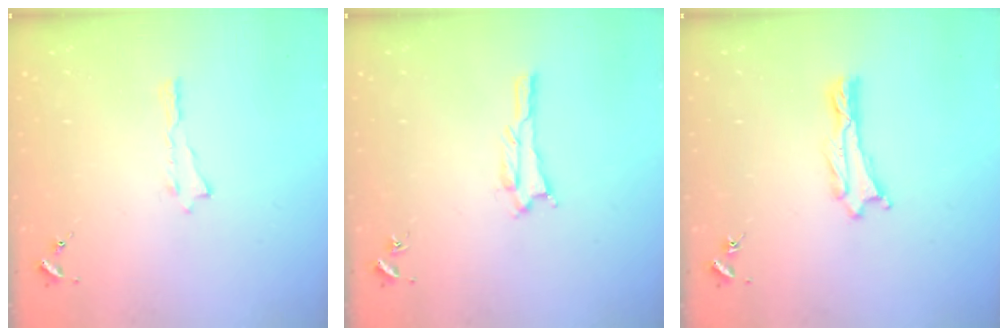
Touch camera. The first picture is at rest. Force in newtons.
{"total": 1.1, "press": 1.1, "slide": 0.1}
{"total": 0.6, "press": 0.6, "slide": 0.1}